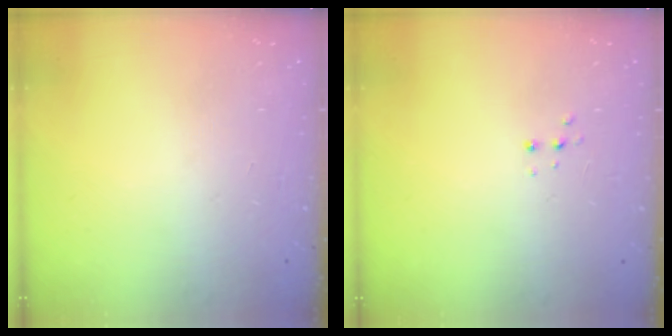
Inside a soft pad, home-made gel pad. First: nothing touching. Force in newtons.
{"total": 2.7, "press": 2.7, "slide": 0.5}